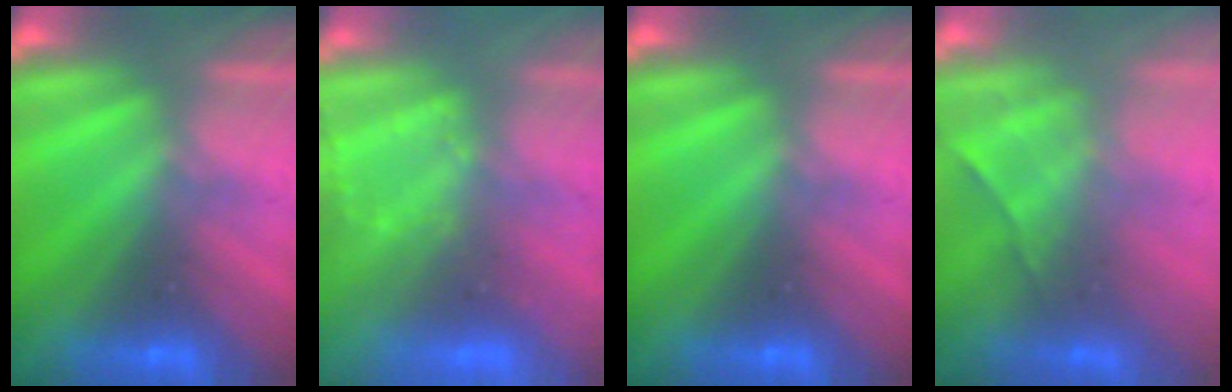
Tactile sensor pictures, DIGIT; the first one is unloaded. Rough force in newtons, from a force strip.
{"total": 2.9}
{"total": 0.0}
{"total": 2.3}